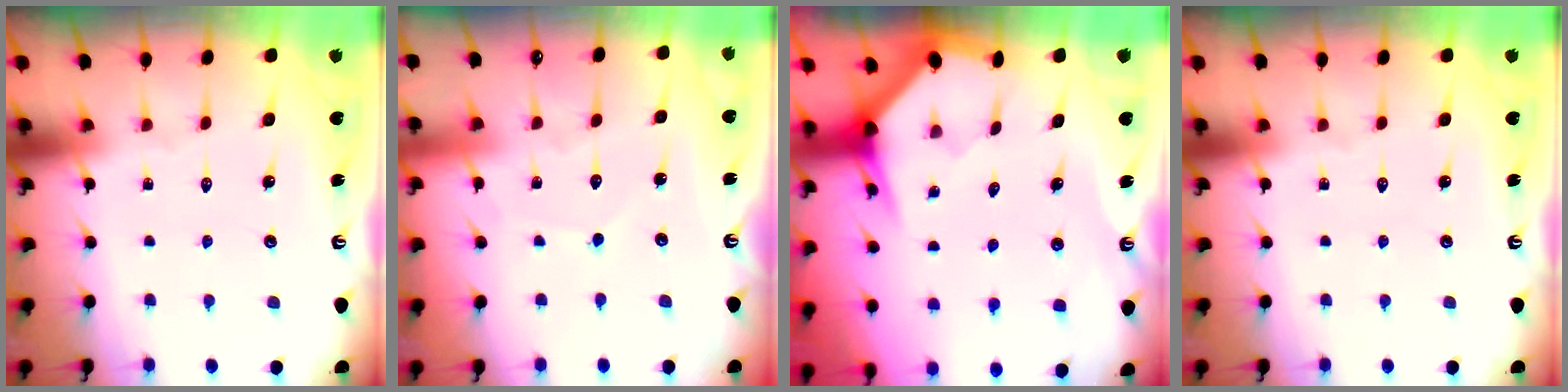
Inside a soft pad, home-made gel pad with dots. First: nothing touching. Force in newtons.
{"total": 3.7, "press": 3.7, "slide": 0.5}
{"total": 4.7, "press": 4.6, "slide": 0.5}
{"total": 0.0}